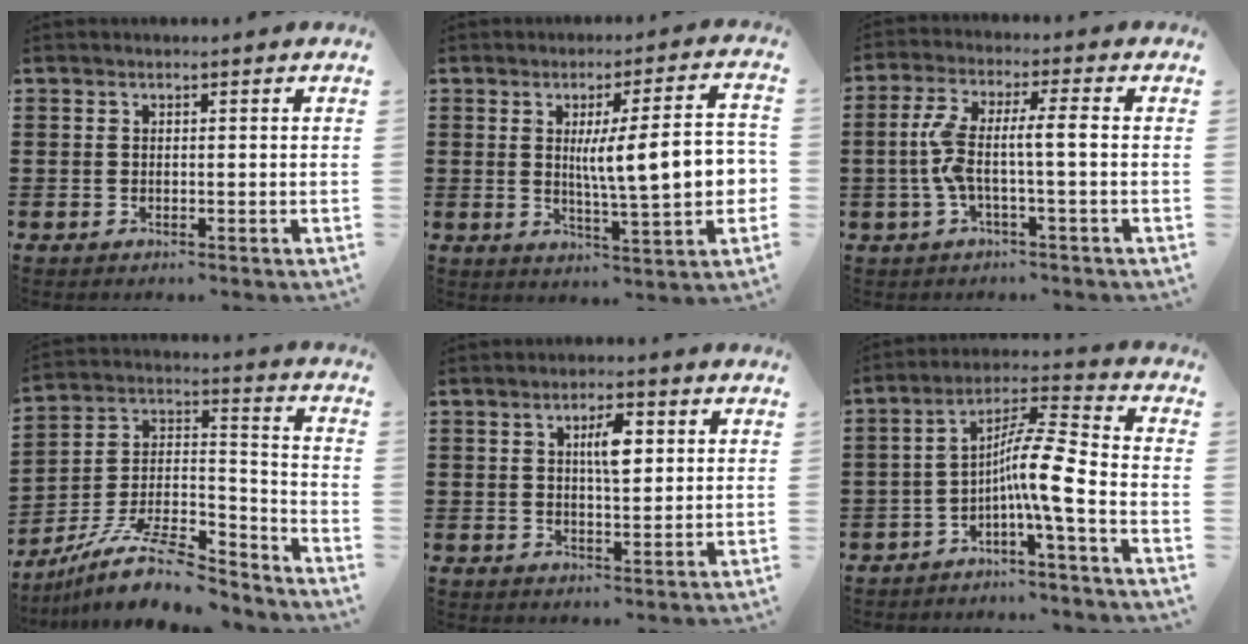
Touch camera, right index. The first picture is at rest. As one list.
[{"total": 11.5, "force": [0.8, 1.8, 11.3], "torque": [-0.176, -0.004, 0.006]}, {"total": 6.6, "force": [-0.7, 0.8, 6.5], "torque": [-0.147, -0.008, -0.025]}, {"total": 12.9, "force": [-10.5, 3.6, 6.6], "torque": [-0.121, 0.034, -0.196]}, {"total": 5.1, "force": [1.3, 1.8, 4.6], "torque": [-0.078, 0.004, 0.015]}, {"total": 9.2, "force": [-2.4, 0.7, 8.8], "torque": [-0.151, -0.014, -0.052]}]